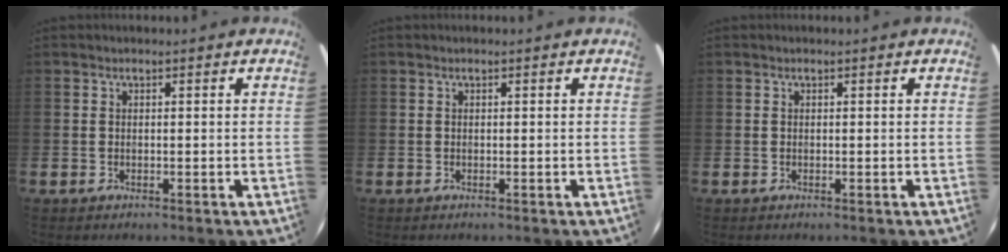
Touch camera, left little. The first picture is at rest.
{"total": 0.0}
{"total": 0.0}